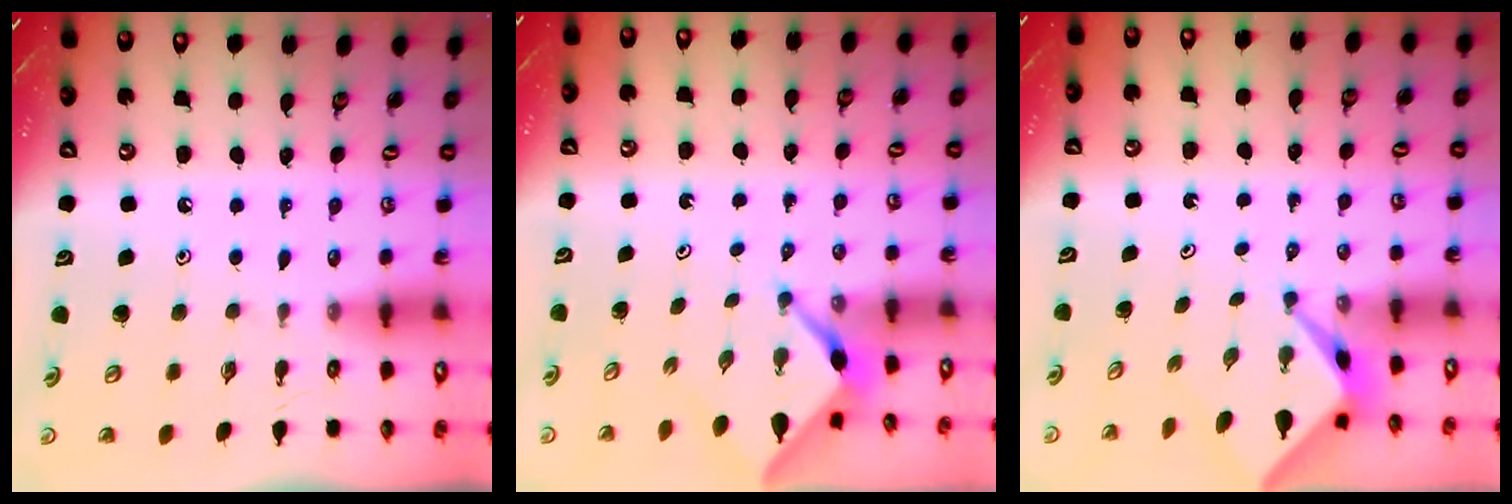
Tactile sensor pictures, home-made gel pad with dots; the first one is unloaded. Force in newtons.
{"total": 2.2, "press": 2.2, "slide": 0.3}
{"total": 2.1, "press": 2.1, "slide": 0.3}